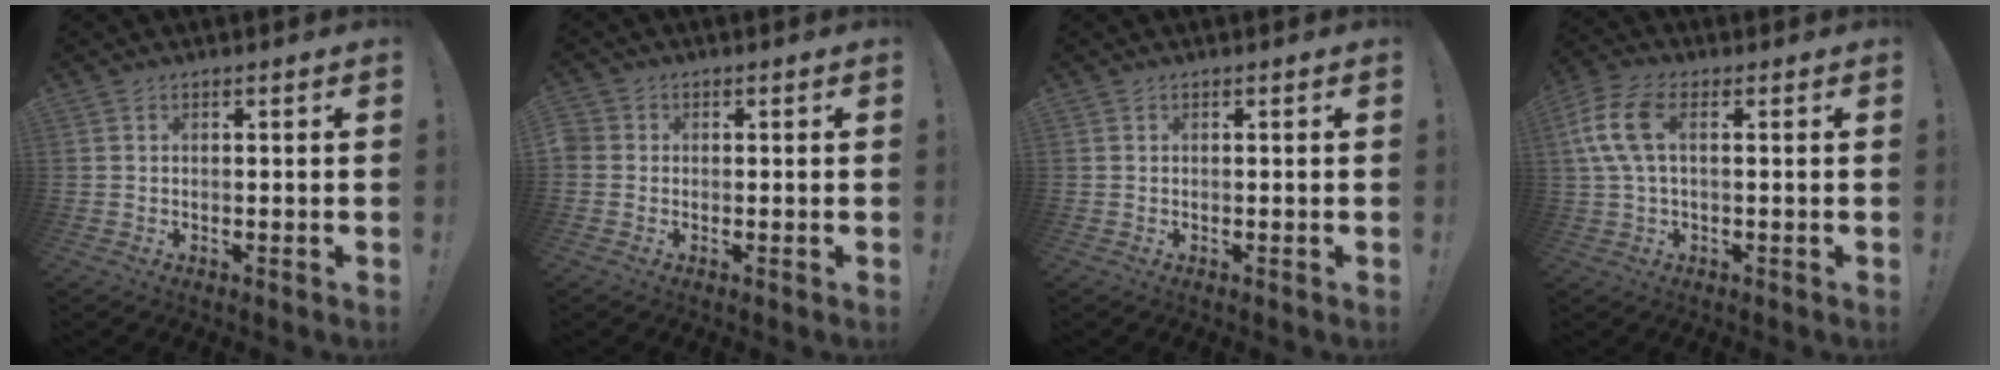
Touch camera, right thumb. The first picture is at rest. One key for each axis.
{"total": 1.6, "fx": -0.4, "fy": 1.3, "fz": 0.8, "tx": -0.023, "ty": 0.003, "tz": -0.007}
{"total": 0.0}
{"total": 10.4, "fx": 2.1, "fy": 5.1, "fz": 8.8, "tx": -0.186, "ty": 0.004, "tz": 0.043}